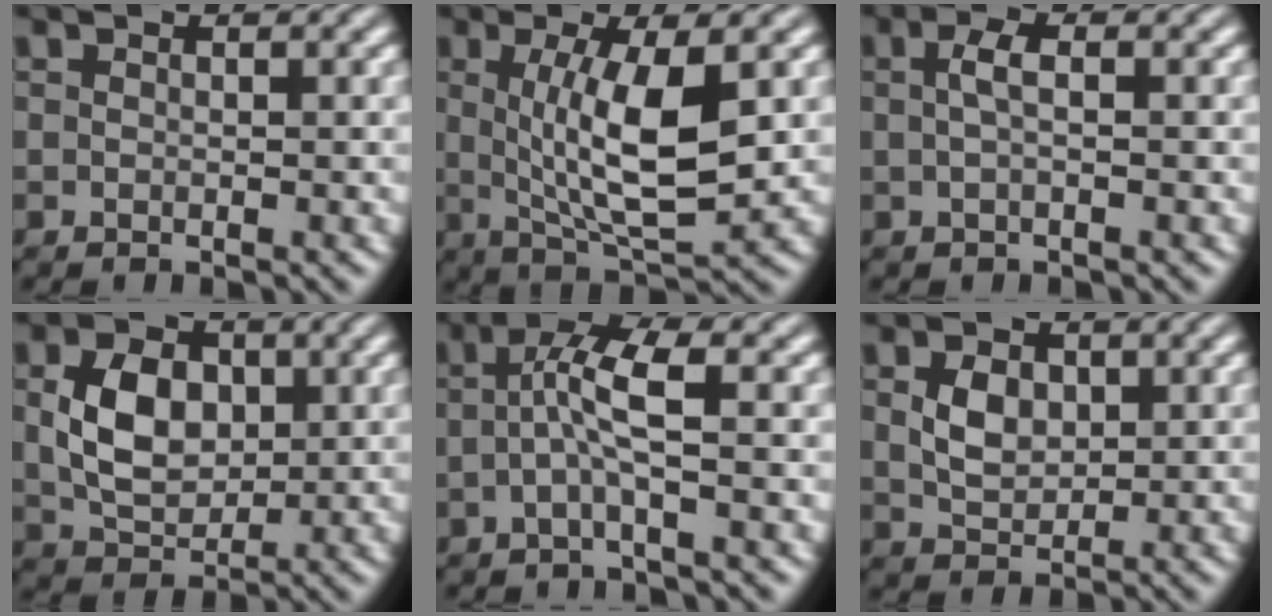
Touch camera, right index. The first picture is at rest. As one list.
[{"total": 6.9, "force": [0.7, 1.6, 6.7], "torque": [-0.109, -0.015, 0.027]}, {"total": 1.8, "force": [0.1, -0.6, 1.6], "torque": [-0.024, 0.005, 0.002]}, {"total": 4.7, "force": [0.6, 2.9, 3.6], "torque": [-0.060, -0.010, 0.022]}, {"total": 4.3, "force": [0.3, 0.7, 4.2], "torque": [-0.071, 0.006, 0.000]}, {"total": 2.2, "force": [0.6, 1.0, 1.8], "torque": [-0.024, -0.009, 0.024]}]